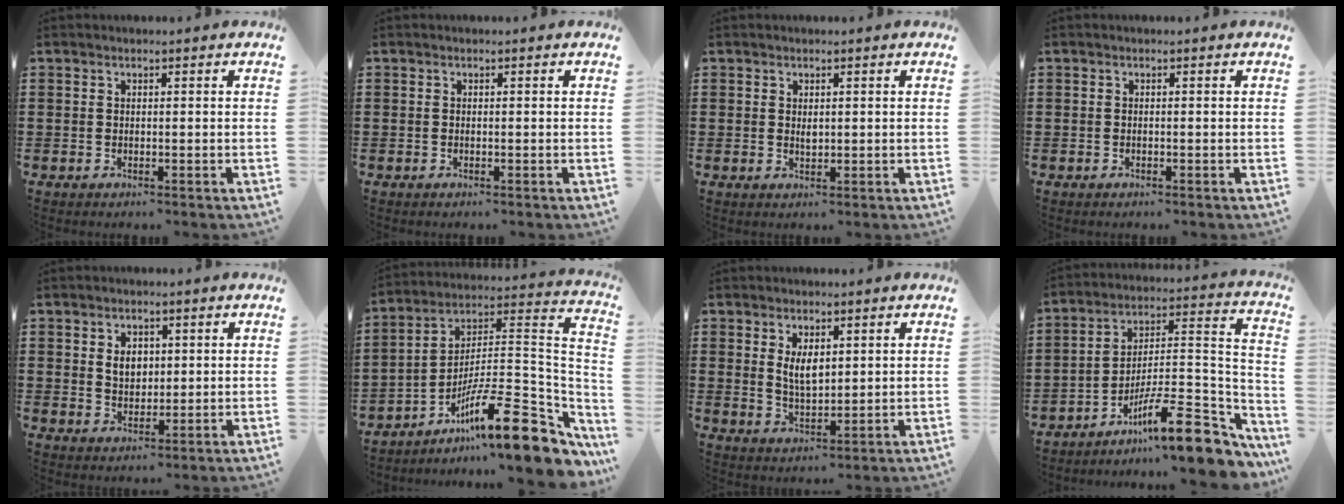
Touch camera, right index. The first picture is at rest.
{"total": 0.0}
{"total": 1.1, "force": [0.5, 0.6, 0.9], "torque": [-0.018, 0.001, 0.009]}
{"total": 0.0}
{"total": 3.6, "force": [0.9, 2.6, 2.3], "torque": [-0.045, 0.008, 0.013]}
{"total": 16.4, "force": [-9.8, 3.4, 12.6], "torque": [-0.198, 0.011, -0.169]}
{"total": 4.1, "force": [1.5, 2.0, 3.3], "torque": [-0.062, 0.001, 0.025]}
{"total": 14.0, "force": [-9.3, 3.4, 9.9], "torque": [-0.137, 0.024, -0.160]}